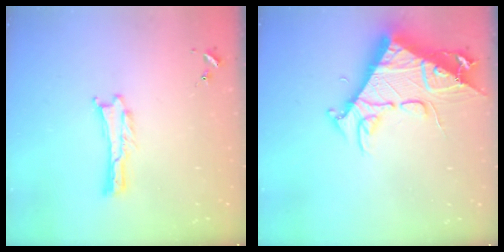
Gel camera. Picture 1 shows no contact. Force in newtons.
{"total": 10.1, "press": 10.1, "slide": 0.9}